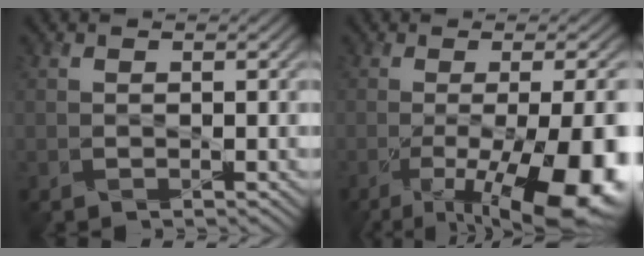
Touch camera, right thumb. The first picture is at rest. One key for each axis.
{"total": 15.6, "fx": -5.4, "fy": 4.4, "fz": 13.9, "tx": -0.182, "ty": -0.022, "tz": -0.071}